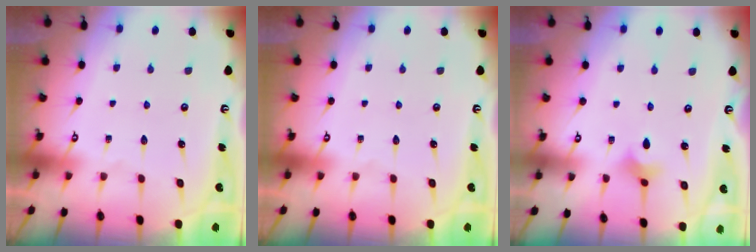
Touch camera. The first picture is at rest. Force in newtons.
{"total": 0.0}
{"total": 2.2, "press": 2.2, "slide": 0.5}